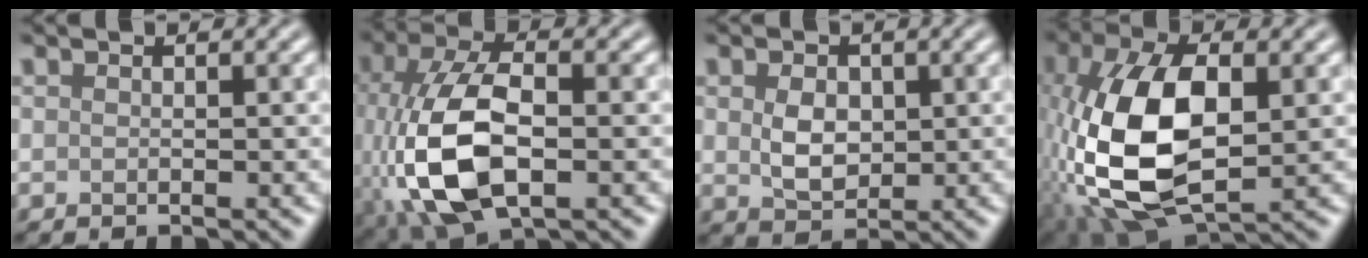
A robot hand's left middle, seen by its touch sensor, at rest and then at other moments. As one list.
[{"total": 10.6, "force": [-2.5, 5.4, 8.7], "torque": [-0.202, -0.004, -0.051]}, {"total": 3.0, "force": [0.4, 2.2, 2.0], "torque": [-0.045, 0.001, 0.008]}, {"total": 12.4, "force": [-1.1, 6.5, 10.4], "torque": [-0.232, 0.007, -0.025]}]